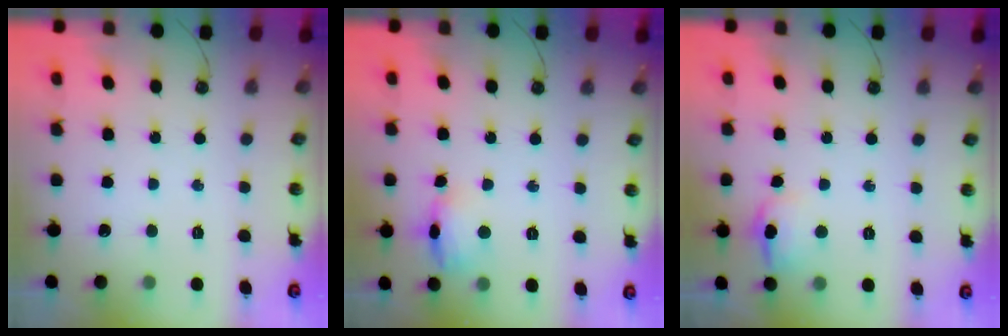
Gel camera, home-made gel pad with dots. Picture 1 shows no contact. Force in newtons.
{"total": 9.9, "press": 9.8, "slide": 1.2}
{"total": 8.0, "press": 7.9, "slide": 1.4}